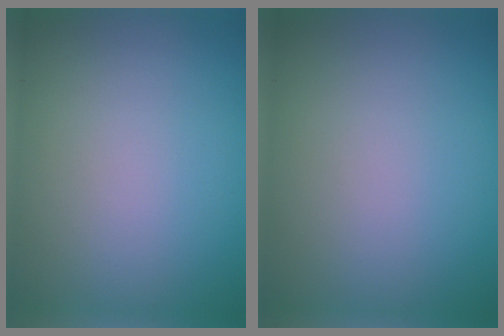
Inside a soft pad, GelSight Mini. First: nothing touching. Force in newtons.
{"total": 0.0}